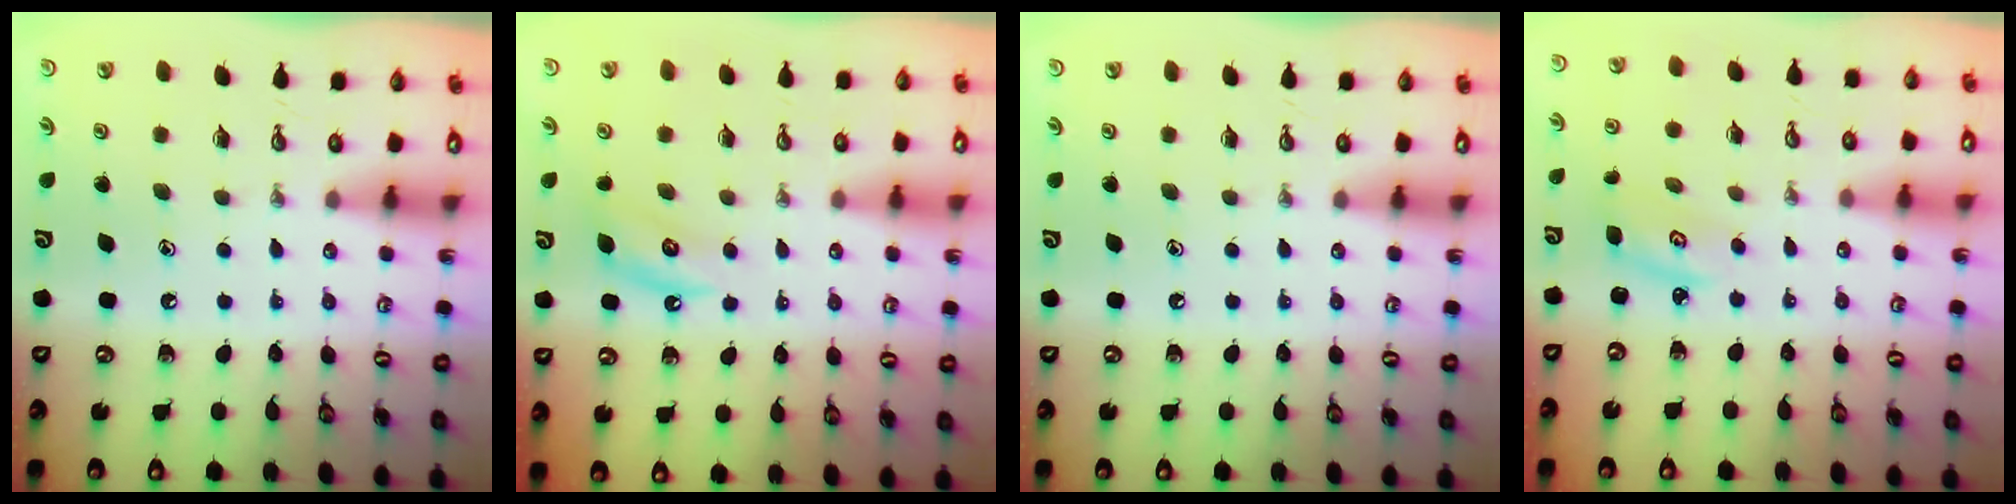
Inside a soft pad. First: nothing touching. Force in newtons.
{"total": 4.2, "press": 4.1, "slide": 0.7}
{"total": 0.0}
{"total": 2.8, "press": 2.8, "slide": 0.4}